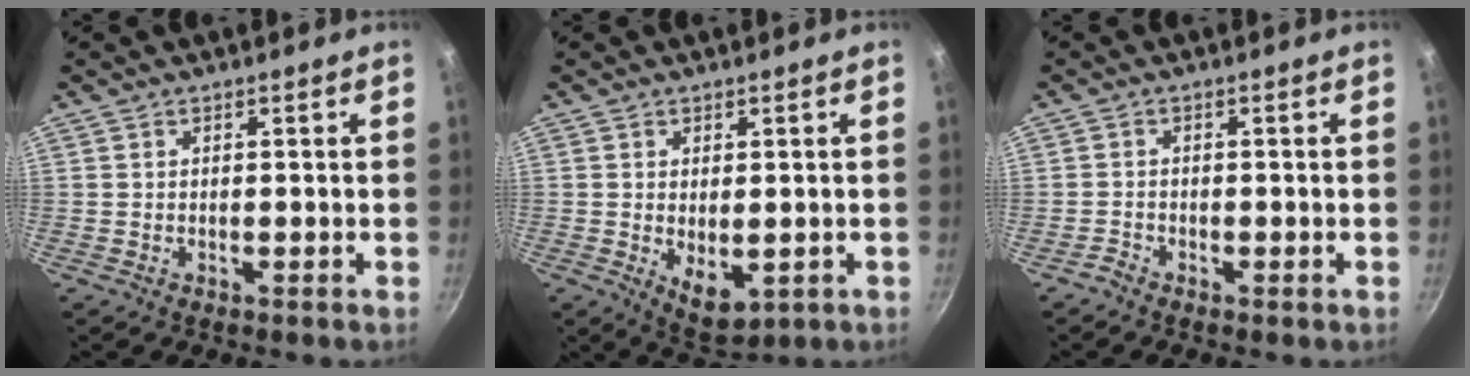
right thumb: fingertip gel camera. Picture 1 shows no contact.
{"total": 6.4, "force": [-0.9, 3.6, 5.2], "torque": [-0.070, -0.014, 0.002]}
{"total": 1.3, "force": [-1.2, 0.6, 0.2], "torque": [-0.005, 0.008, -0.026]}